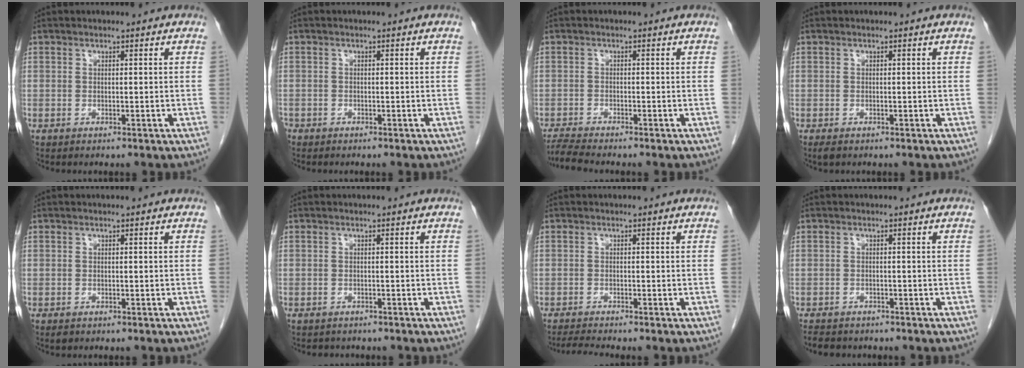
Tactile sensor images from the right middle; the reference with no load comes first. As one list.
[{"total": 0.8, "force": [-0.6, 0.5, 0.1], "torque": [-0.007, 0.002, -0.012]}, {"total": 3.7, "force": [-3.4, -0.6, 1.2], "torque": [-0.028, -0.020, -0.062]}, {"total": 1.2, "force": [-0.8, 0.5, 0.7], "torque": [-0.013, -0.002, -0.009]}, {"total": 0.5, "force": [-0.4, 0.3, 0.2], "torque": [-0.006, 0.000, -0.005]}, {"total": 2.6, "force": [-2.3, 1.1, 0.3], "torque": [-0.014, -0.002, -0.029]}, {"total": 2.3, "force": [-2.1, -0.6, 0.6], "torque": [-0.024, -0.015, -0.040]}, {"total": 5.3, "force": [-4.4, 2.3, 1.7], "torque": [-0.030, -0.005, -0.057]}]